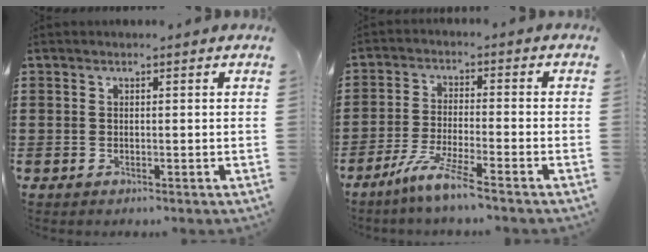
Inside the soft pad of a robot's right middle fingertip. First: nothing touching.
{"total": 6.3, "force": [-5.0, -0.3, 3.8], "torque": [-0.081, -0.015, -0.093]}